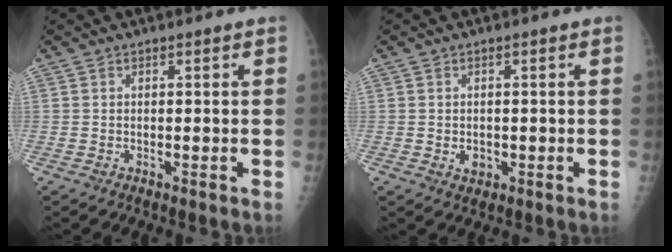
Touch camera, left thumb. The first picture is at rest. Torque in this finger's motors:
{"motor_torque": [-0.32, -0.02, 0.18, 0.00, 0.01]}